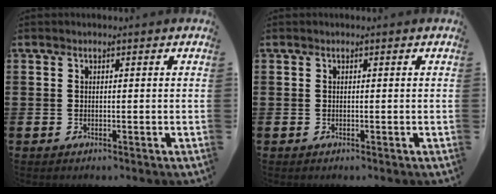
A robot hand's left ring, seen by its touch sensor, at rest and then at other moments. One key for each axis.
{"total": 0.0}